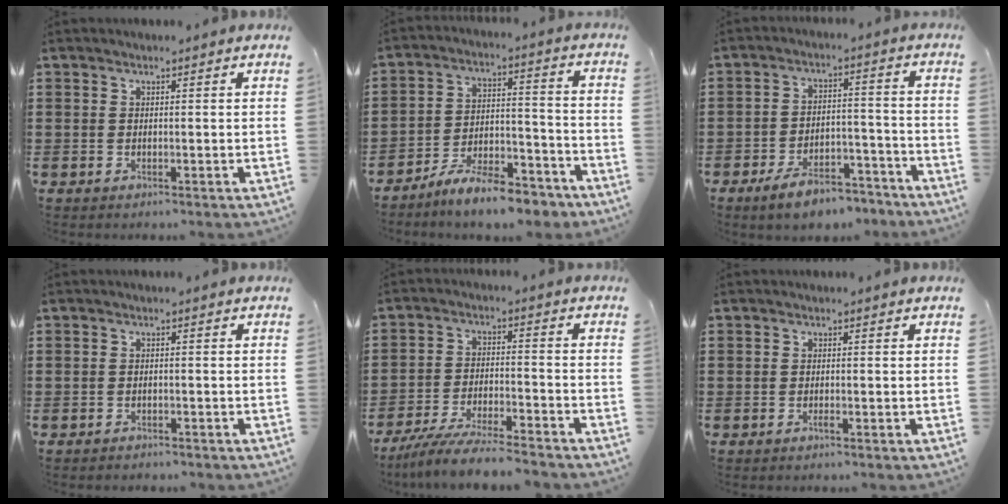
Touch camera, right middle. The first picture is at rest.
{"total": 9.6, "force": [-8.5, 1.4, 4.1], "torque": [-0.070, 0.022, -0.161]}
{"total": 6.8, "force": [-5.9, 1.8, 2.9], "torque": [-0.047, 0.014, -0.109]}
{"total": 1.1, "force": [-1.1, 0.2, -0.1], "torque": [-0.002, 0.003, -0.024]}
{"total": 7.4, "force": [-6.9, 0.3, 2.7], "torque": [-0.055, -0.001, -0.133]}
{"total": 0.7, "force": [-0.4, 0.0, 0.5], "torque": [-0.011, -0.005, -0.007]}